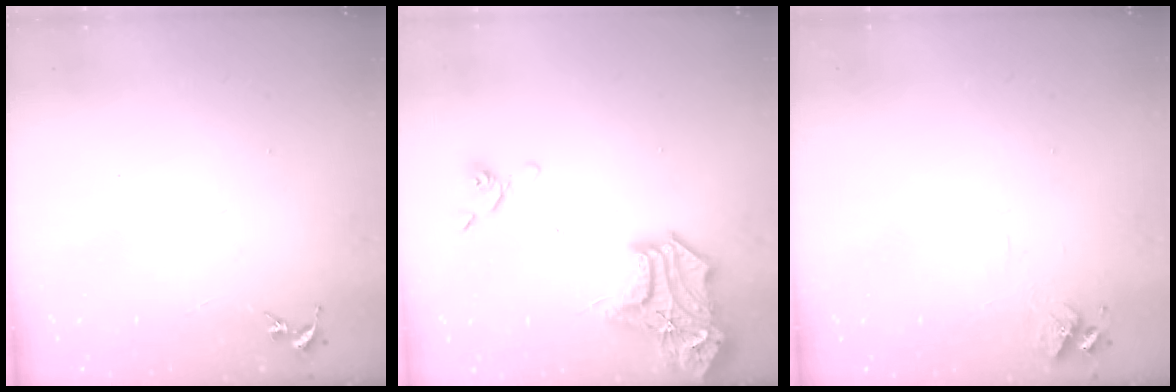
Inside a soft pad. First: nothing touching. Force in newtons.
{"total": 19.5, "press": 19.4, "slide": 2.1}
{"total": 6.4, "press": 6.4, "slide": 0.8}